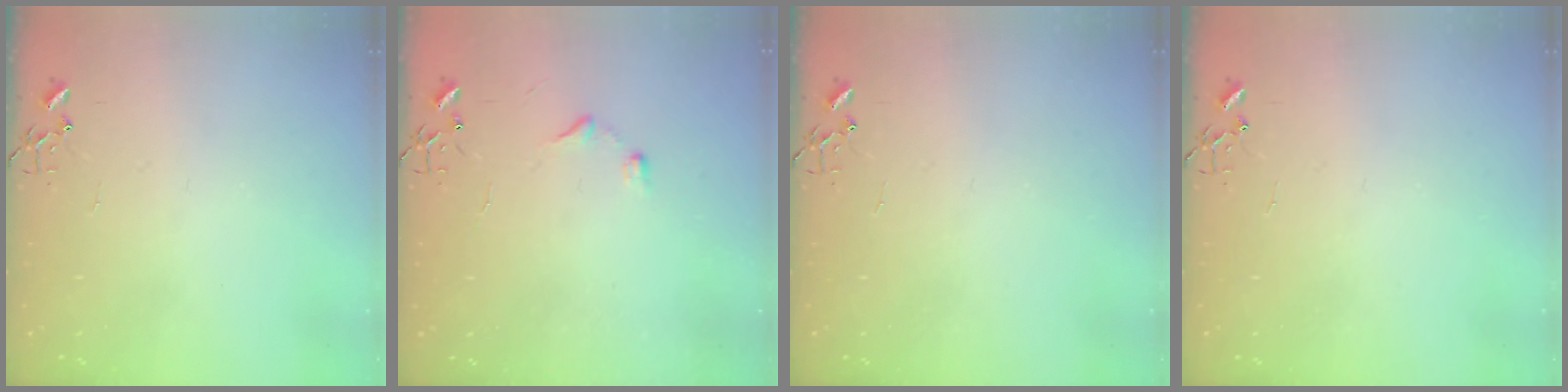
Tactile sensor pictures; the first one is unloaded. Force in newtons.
{"total": 6.7, "press": 6.7, "slide": 0.7}
{"total": 0.0}
{"total": 0.0}